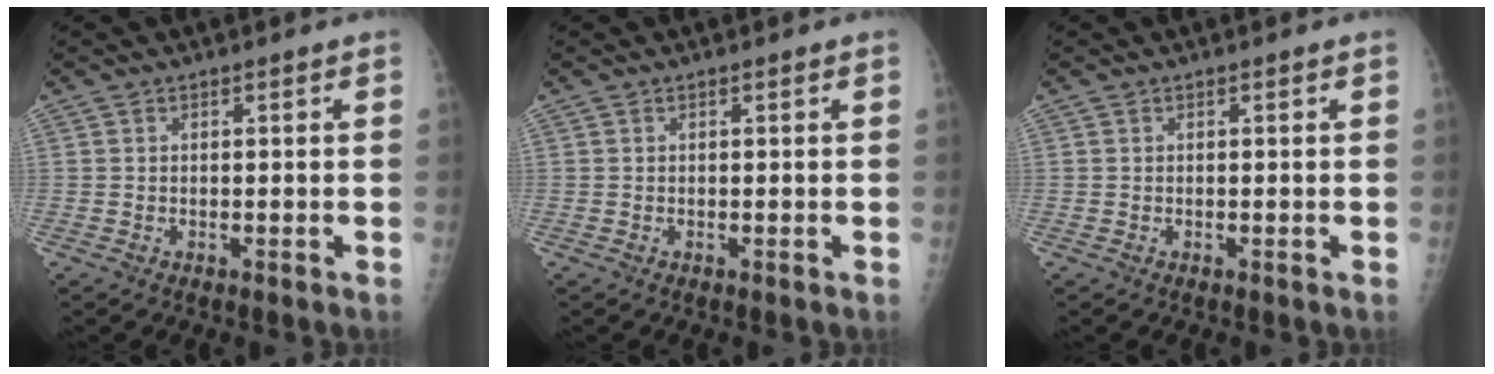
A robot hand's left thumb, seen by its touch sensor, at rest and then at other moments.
{"total": 0.0}
{"total": 0.0}